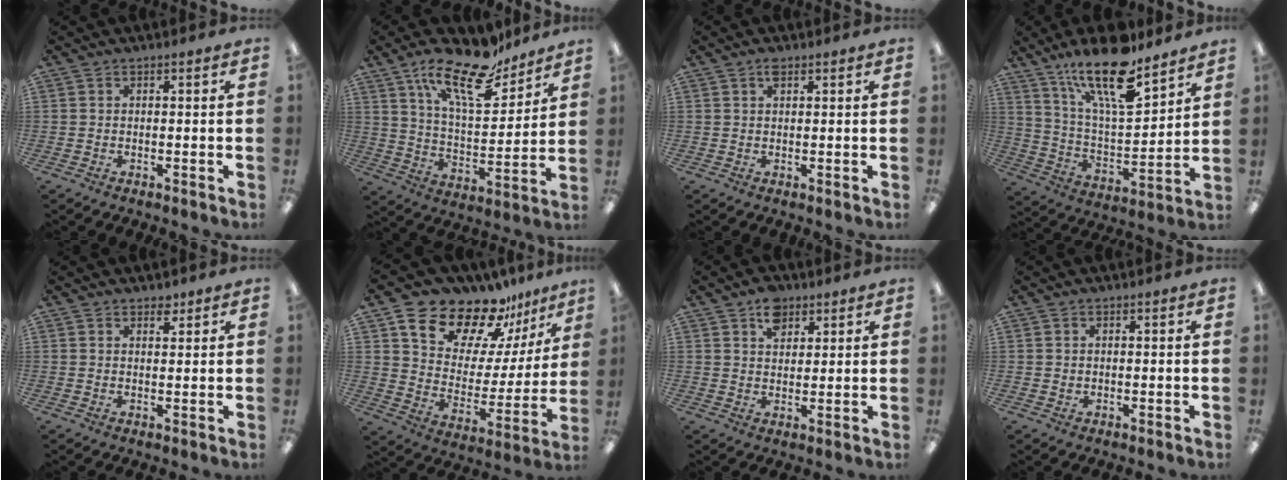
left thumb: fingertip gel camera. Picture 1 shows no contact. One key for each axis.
{"total": 19.8, "fx": 13.9, "fy": 7.6, "fz": 11.9, "tx": -0.197, "ty": -0.078, "tz": 0.237}
{"total": 2.1, "fx": 1.3, "fy": 1.0, "fz": 1.4, "tx": -0.023, "ty": -0.001, "tz": 0.020}
{"total": 20.6, "fx": 14.7, "fy": 6.6, "fz": 12.9, "tx": -0.213, "ty": -0.089, "tz": 0.247}
{"total": 2.3, "fx": 1.8, "fy": 1.2, "fz": 0.8, "tx": 0.000, "ty": -0.007, "tz": 0.030}
{"total": 16.1, "fx": 14.0, "fy": 6.9, "fz": 3.8, "tx": -0.085, "ty": -0.121, "tz": 0.251}
{"total": 6.4, "fx": 4.0, "fy": 4.2, "fz": 2.7, "tx": -0.035, "ty": -0.010, "tz": 0.070}
{"total": 0.7, "fx": 0.3, "fy": 0.6, "fz": 0.0, "tx": -0.001, "ty": 0.003, "tz": 0.005}